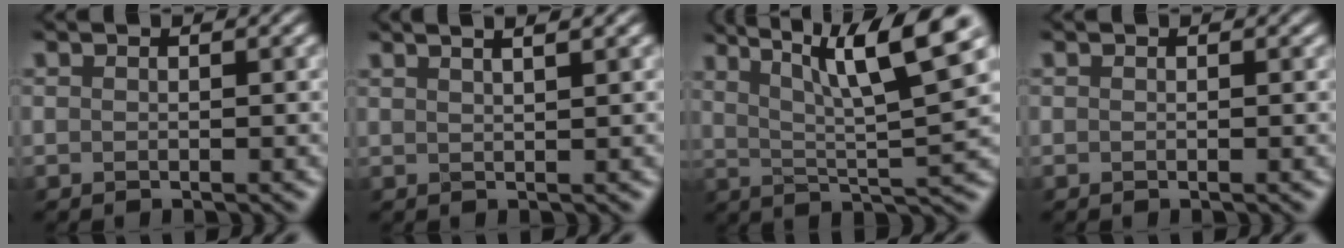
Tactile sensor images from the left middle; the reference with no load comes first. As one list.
[{"total": 5.2, "force": [3.2, 2.2, 3.4], "torque": [-0.011, 0.042, 0.013]}, {"total": 10.1, "force": [5.0, 2.3, 8.5], "torque": [-0.134, 0.010, 0.088]}, {"total": 0.0}]